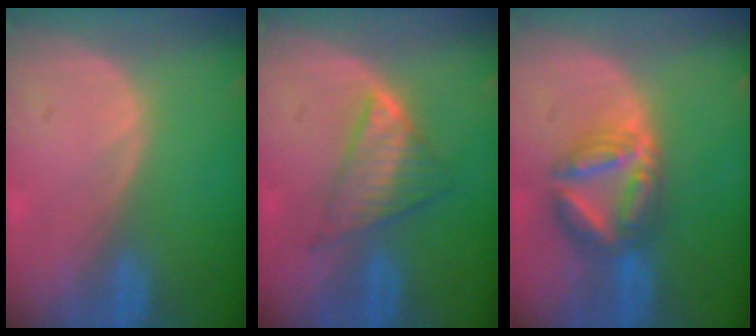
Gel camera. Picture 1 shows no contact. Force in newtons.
{"total": 5.8, "press": 5.6, "slide": 1.6}
{"total": 7.3, "press": 7.3, "slide": 0.6}